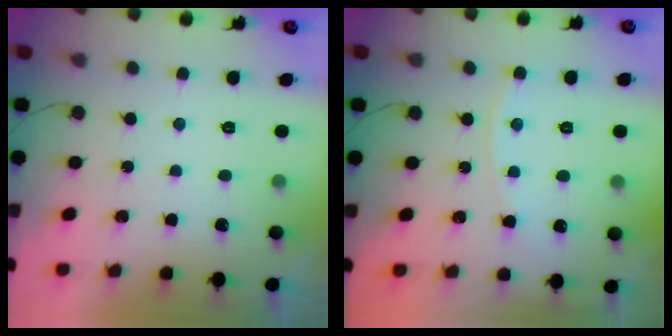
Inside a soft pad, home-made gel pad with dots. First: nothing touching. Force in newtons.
{"total": 6.4, "press": 6.4, "slide": 0.7}